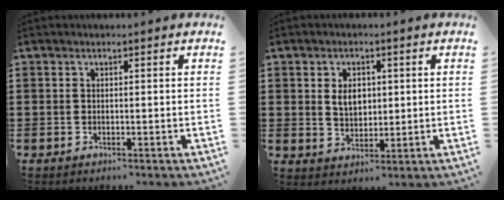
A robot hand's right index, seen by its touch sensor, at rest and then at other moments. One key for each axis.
{"total": 3.9, "fx": 0.7, "fy": 2.8, "fz": 2.6, "tx": -0.044, "ty": 0.004, "tz": 0.008}